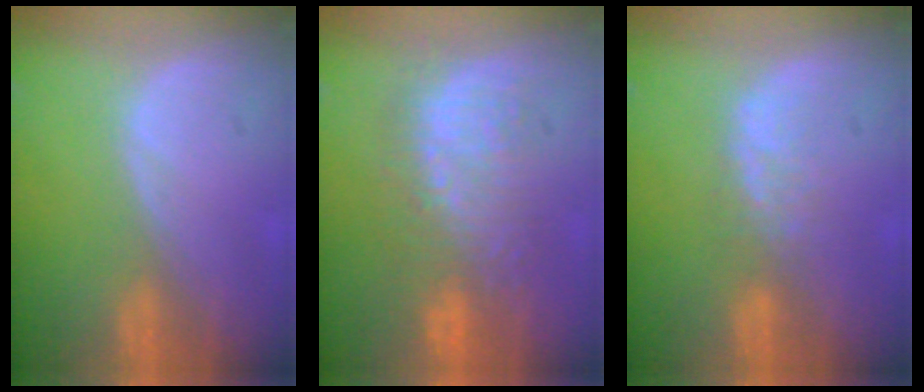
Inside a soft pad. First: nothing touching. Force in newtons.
{"total": 9.1, "press": 8.7, "slide": 2.6}
{"total": 2.7, "press": 2.7, "slide": 0.6}